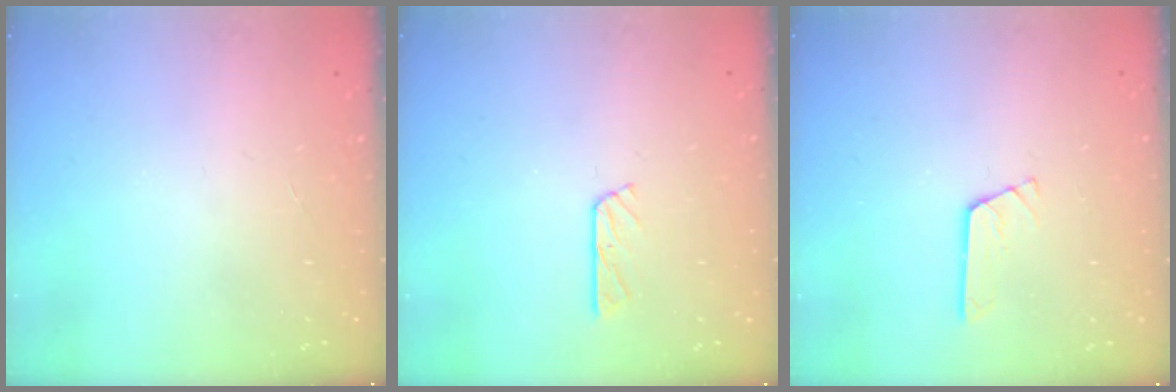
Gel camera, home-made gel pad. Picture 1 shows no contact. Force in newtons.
{"total": 3.8, "press": 3.8, "slide": 0.5}
{"total": 2.6, "press": 2.6, "slide": 0.3}